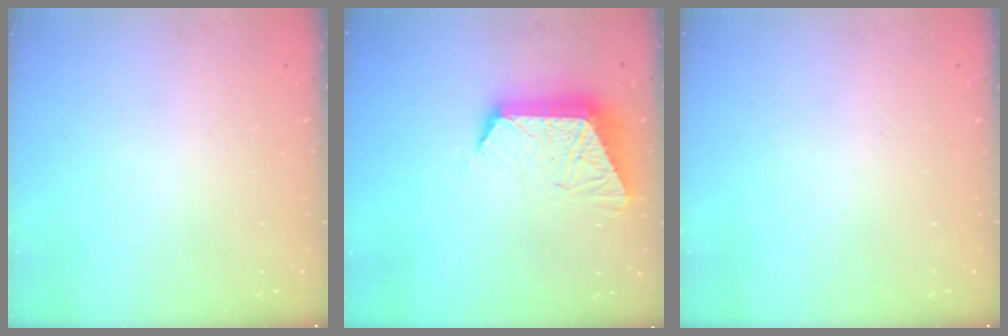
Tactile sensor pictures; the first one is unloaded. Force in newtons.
{"total": 12.4, "press": 12.4, "slide": 1.5}
{"total": 0.0}